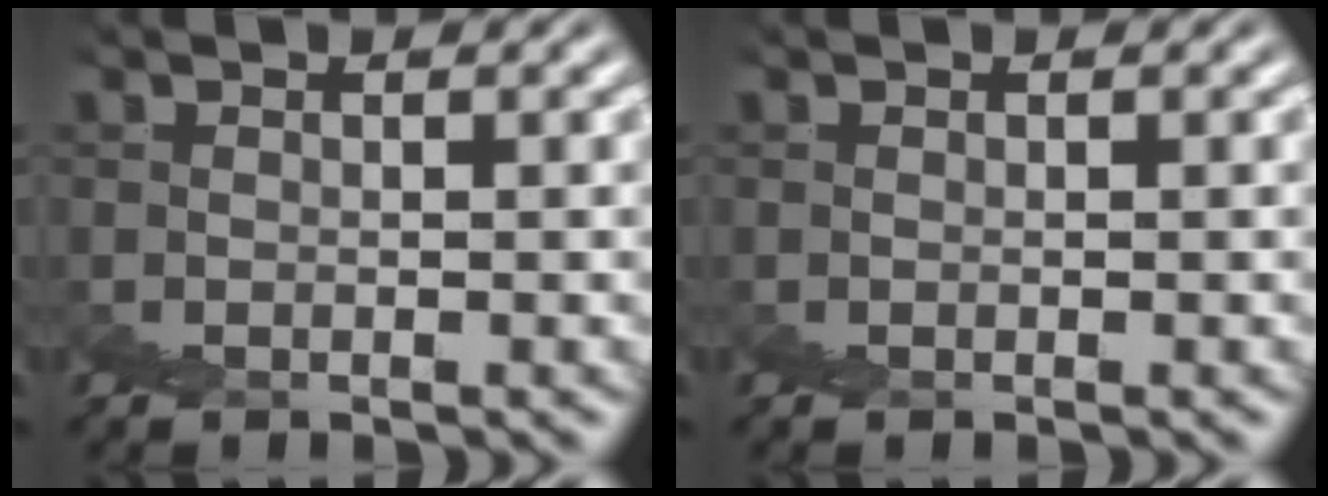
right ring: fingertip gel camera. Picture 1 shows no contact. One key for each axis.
{"total": 0.0}